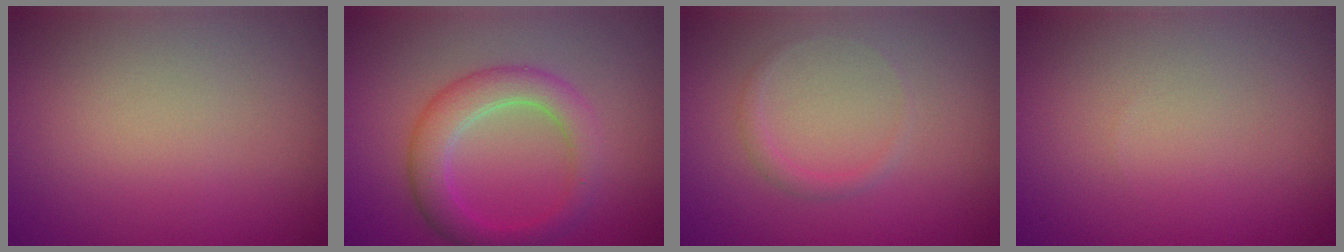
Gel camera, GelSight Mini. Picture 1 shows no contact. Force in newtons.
{"total": 4.0, "press": 4.0, "slide": 0.1}
{"total": 0.9, "press": 0.9, "slide": 0.1}
{"total": 0.0}